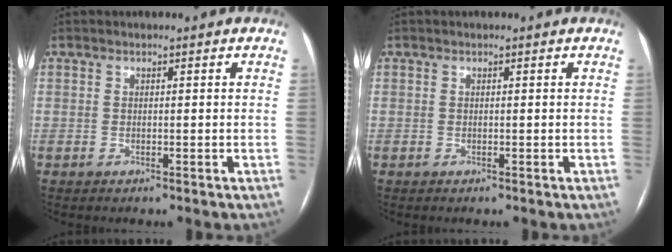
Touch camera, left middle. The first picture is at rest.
{"total": 0.0}